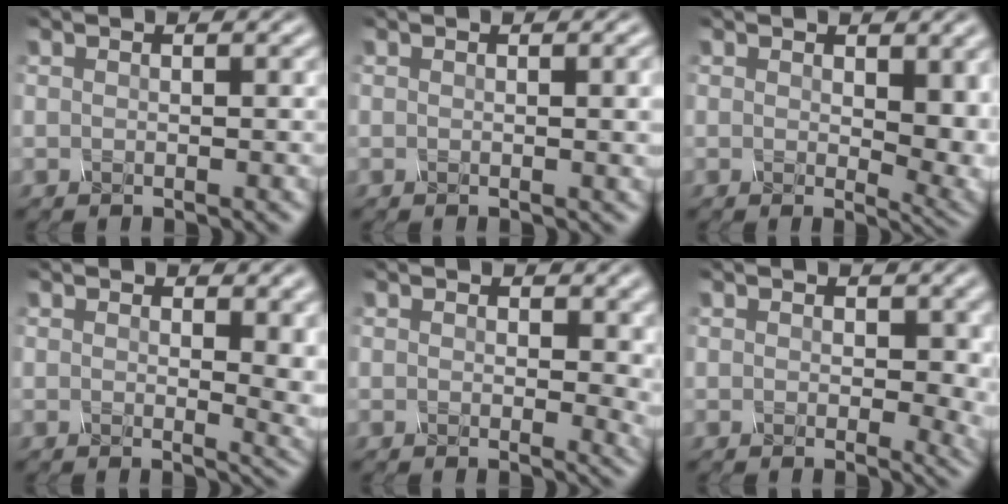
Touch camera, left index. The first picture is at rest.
{"total": 2.0, "force": [0.2, 0.5, 2.0], "torque": [-0.019, 0.002, -0.001]}
{"total": 5.5, "force": [1.0, 2.8, 4.6], "torque": [-0.064, -0.014, 0.020]}
{"total": 4.4, "force": [1.0, 1.8, 3.9], "torque": [-0.044, -0.008, 0.015]}
{"total": 3.9, "force": [0.8, 2.3, 3.1], "torque": [-0.024, -0.004, 0.006]}
{"total": 4.2, "force": [0.4, 2.6, 3.2], "torque": [-0.027, -0.008, 0.004]}